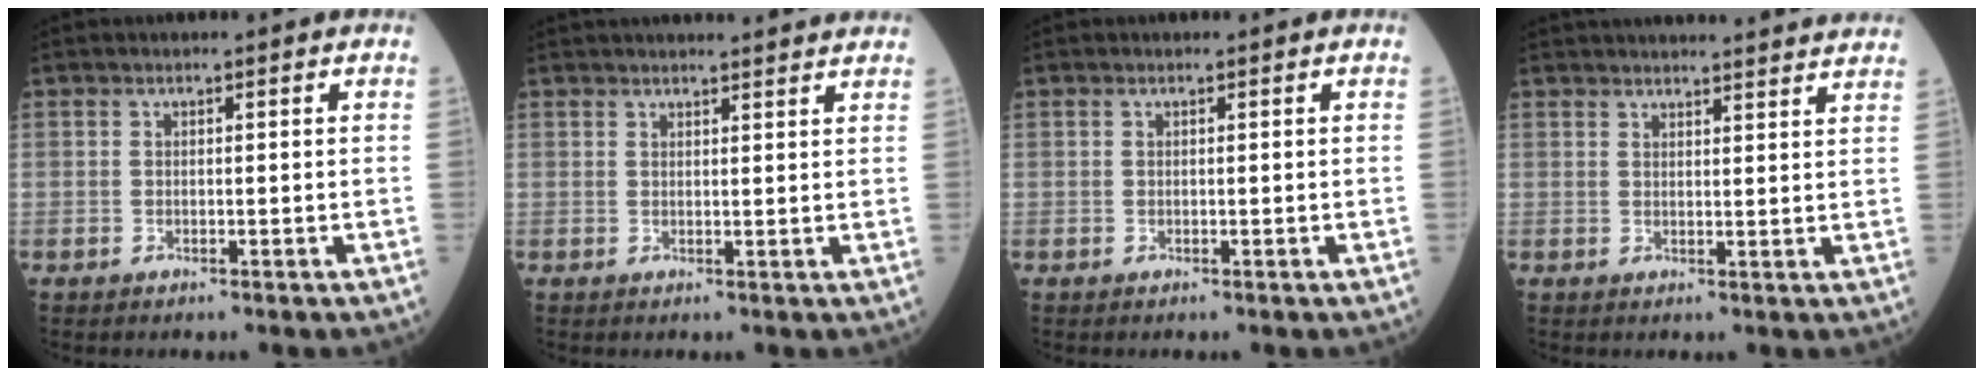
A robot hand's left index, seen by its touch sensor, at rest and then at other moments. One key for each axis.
{"total": 10.7, "fx": 10.2, "fy": 0.7, "fz": 3.2, "tx": -0.034, "ty": 0.026, "tz": 0.116}
{"total": 0.0}
{"total": 18.5, "fx": 17.7, "fy": 1.1, "fz": 5.2, "tx": -0.066, "ty": 0.012, "tz": 0.220}